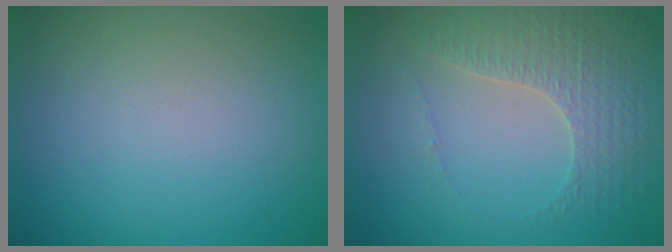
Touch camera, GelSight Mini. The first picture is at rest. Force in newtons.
{"total": 3.2, "press": 3.1, "slide": 0.8}